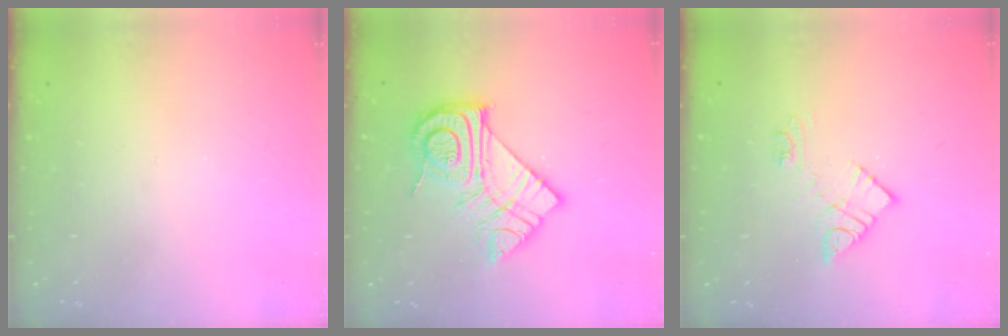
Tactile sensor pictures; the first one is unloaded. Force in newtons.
{"total": 16.5, "press": 16.5, "slide": 1.2}
{"total": 10.1, "press": 10.1, "slide": 0.6}